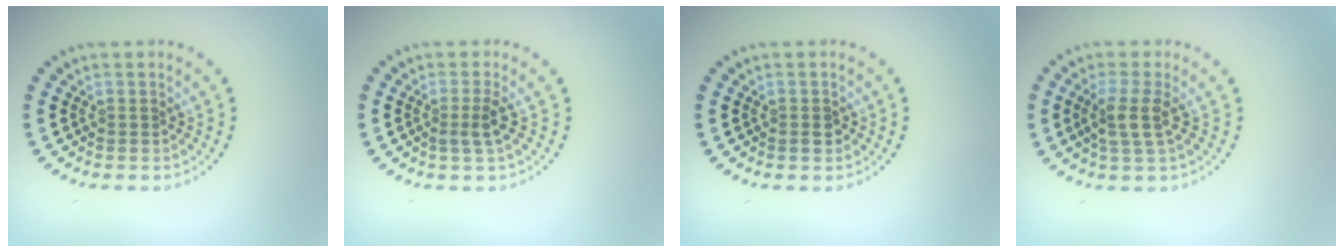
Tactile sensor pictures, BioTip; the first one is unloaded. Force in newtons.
{"total": 1.8, "press": 1.3, "slide": 1.2}
{"total": 1.2, "press": 1.1, "slide": 0.4}
{"total": 2.6, "press": 2.1, "slide": 1.5}